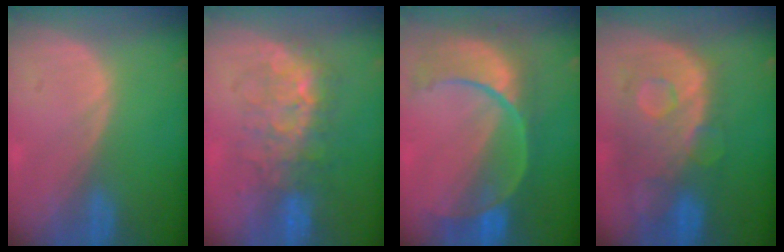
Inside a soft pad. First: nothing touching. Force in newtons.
{"total": 8.1, "press": 7.8, "slide": 1.9}
{"total": 10.9, "press": 9.2, "slide": 5.9}
{"total": 11.2, "press": 9.7, "slide": 5.6}